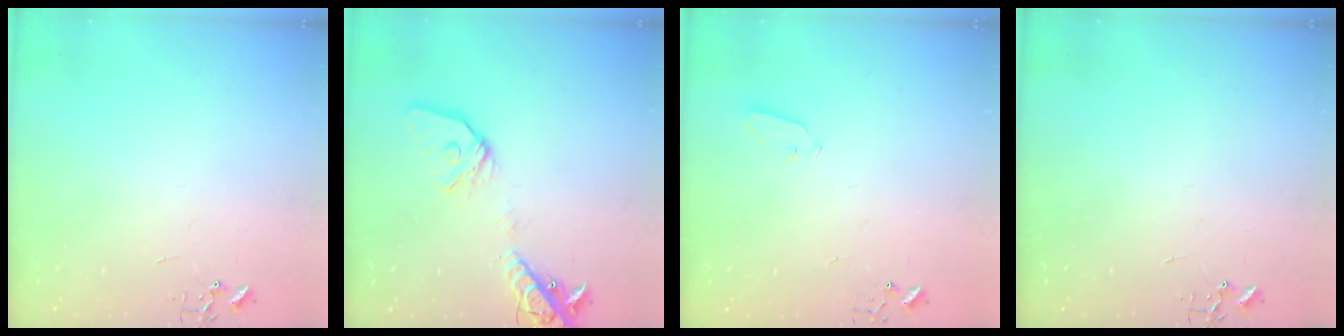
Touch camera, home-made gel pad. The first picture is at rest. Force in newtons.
{"total": 15.2, "press": 14.9, "slide": 3.0}
{"total": 3.0, "press": 3.0, "slide": 0.3}
{"total": 0.0}